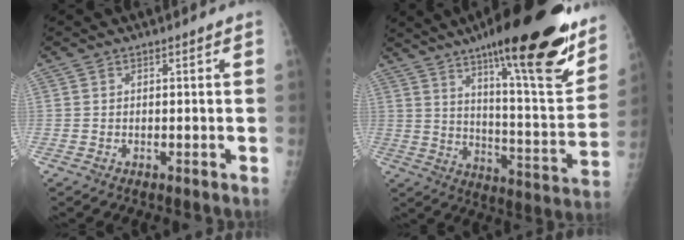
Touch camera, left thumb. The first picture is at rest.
{"total": 27.7, "force": [17.2, 5.9, 20.9], "torque": [-0.279, -0.069, 0.260]}